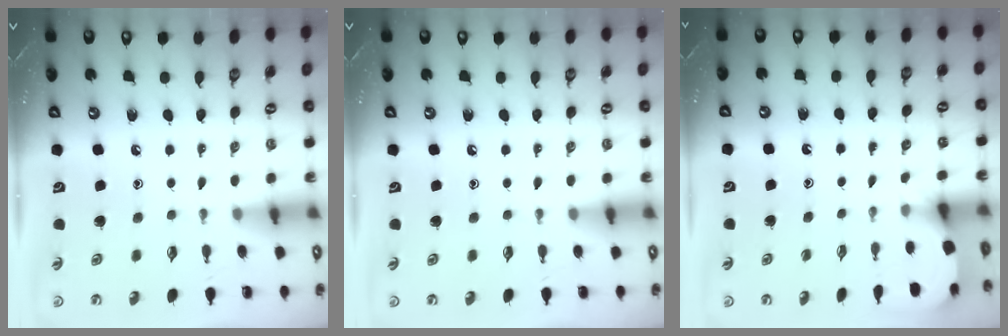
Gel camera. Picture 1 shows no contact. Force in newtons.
{"total": 0.0}
{"total": 3.0, "press": 3.0, "slide": 0.4}